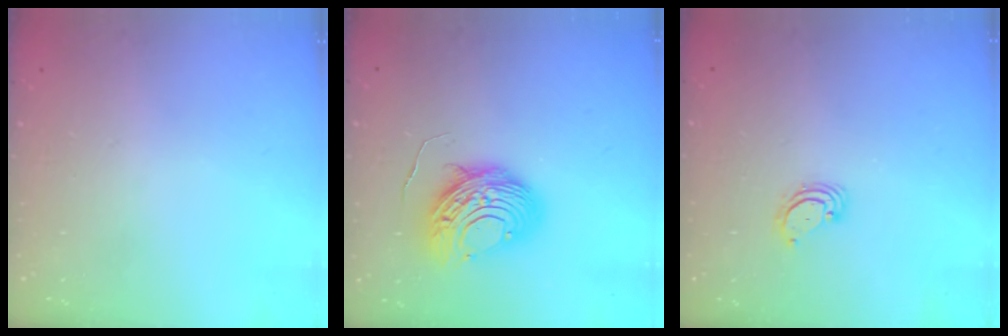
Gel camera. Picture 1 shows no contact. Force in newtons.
{"total": 11.3, "press": 11.3, "slide": 1.2}
{"total": 3.1, "press": 3.1, "slide": 0.3}